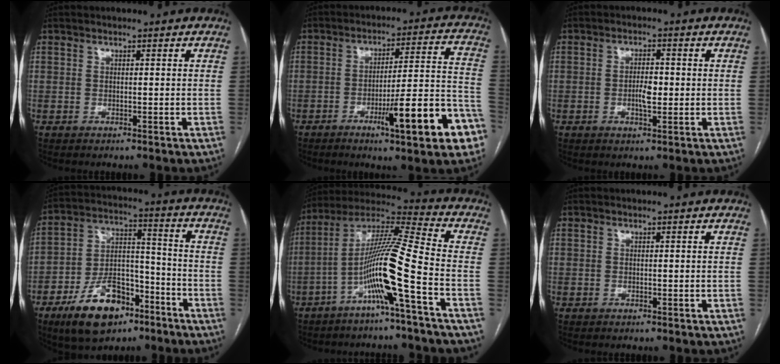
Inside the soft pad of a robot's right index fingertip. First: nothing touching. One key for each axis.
{"total": 16.2, "fx": -7.5, "fy": 1.6, "fz": 14.3, "tx": -0.163, "ty": 0.014, "tz": -0.100}
{"total": 3.6, "fx": -0.4, "fy": 1.3, "fz": 3.4, "tx": -0.061, "ty": 0.001, "tz": -0.006}
{"total": 14.6, "fx": -8.9, "fy": 7.6, "fz": 8.9, "tx": -0.160, "ty": 0.017, "tz": -0.149}
{"total": 13.3, "fx": -5.1, "fy": -1.4, "fz": 12.2, "tx": -0.231, "ty": 0.010, "tz": -0.102}
{"total": 0.0}